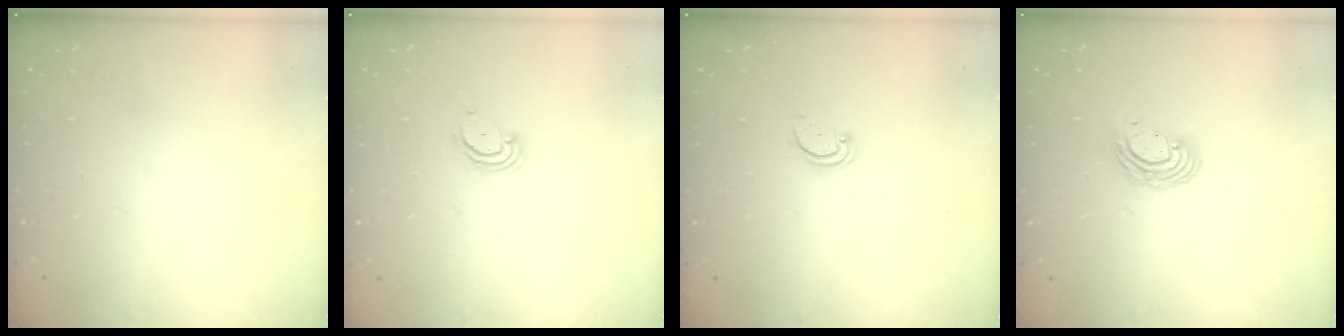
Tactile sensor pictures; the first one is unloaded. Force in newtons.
{"total": 3.5, "press": 3.5, "slide": 0.3}
{"total": 1.9, "press": 1.9, "slide": 0.2}
{"total": 7.3, "press": 7.1, "slide": 1.3}